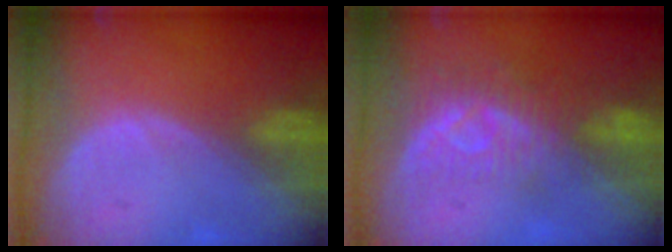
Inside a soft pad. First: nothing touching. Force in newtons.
{"total": 8.2, "press": 7.4, "slide": 3.6}